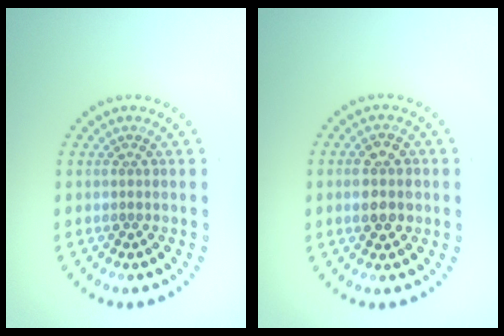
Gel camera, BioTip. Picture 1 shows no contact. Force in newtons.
{"total": 2.9, "press": 2.9, "slide": 0.1}